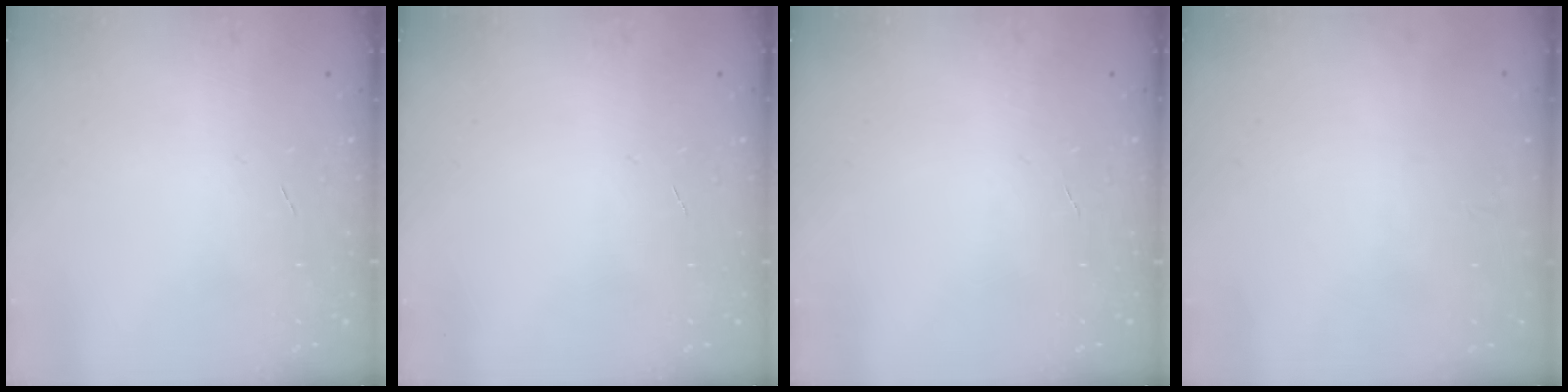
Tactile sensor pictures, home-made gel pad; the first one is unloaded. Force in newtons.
{"total": 0.0}
{"total": 0.0}
{"total": 0.0}